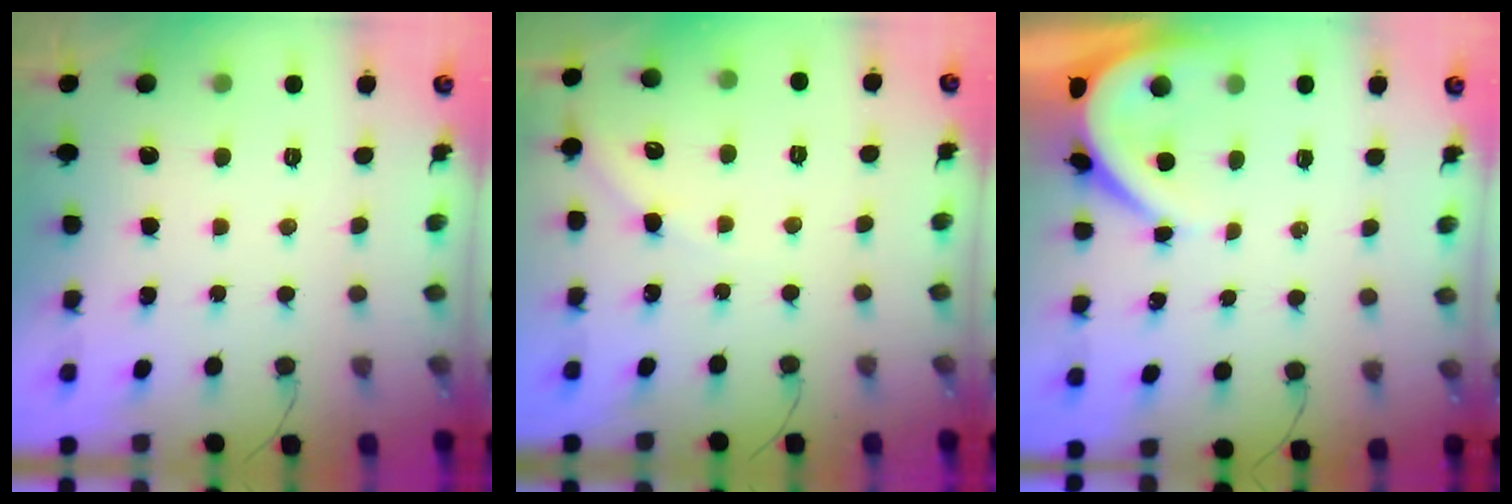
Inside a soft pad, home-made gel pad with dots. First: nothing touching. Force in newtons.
{"total": 3.6, "press": 3.5, "slide": 0.5}
{"total": 3.6, "press": 3.6, "slide": 0.4}